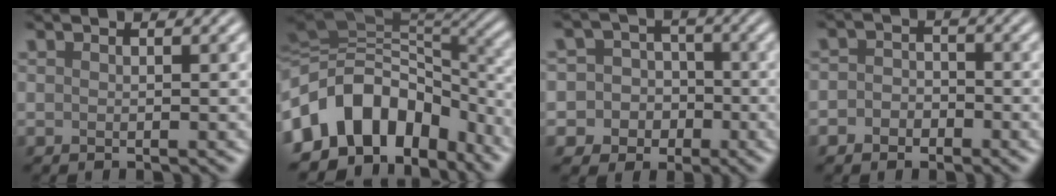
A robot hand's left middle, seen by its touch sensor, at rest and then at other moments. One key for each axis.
{"total": 12.3, "fx": -3.7, "fy": 9.1, "fz": 7.4, "tx": -0.147, "ty": 0.009, "tz": -0.072}
{"total": 6.7, "fx": -2.0, "fy": 6.3, "fz": 1.0, "tx": -0.007, "ty": 0.008, "tz": -0.064}
{"total": 2.1, "fx": -1.0, "fy": 1.7, "fz": 0.8, "tx": 0.003, "ty": 0.002, "tz": -0.034}